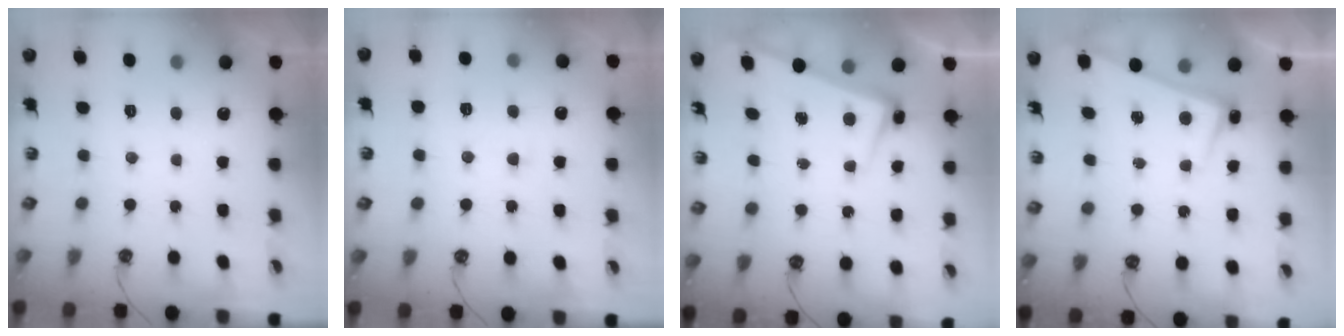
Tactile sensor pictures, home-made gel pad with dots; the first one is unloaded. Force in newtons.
{"total": 2.4, "press": 2.3, "slide": 0.5}
{"total": 2.3, "press": 2.2, "slide": 0.8}
{"total": 2.7, "press": 2.7, "slide": 0.5}